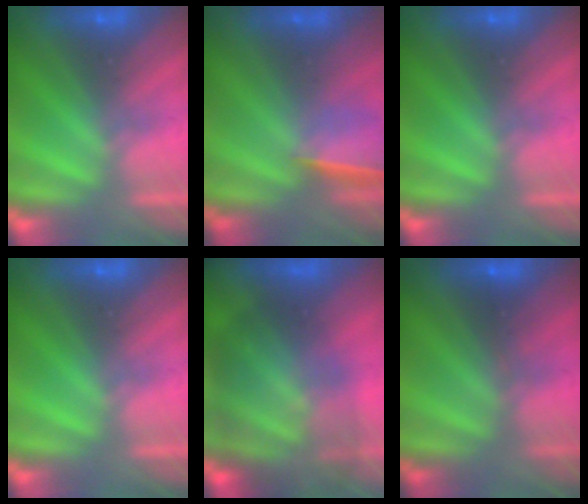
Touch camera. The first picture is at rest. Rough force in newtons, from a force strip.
{"total": 1.6}
{"total": 0.0}
{"total": 0.0}
{"total": 8.8}
{"total": 2.5}